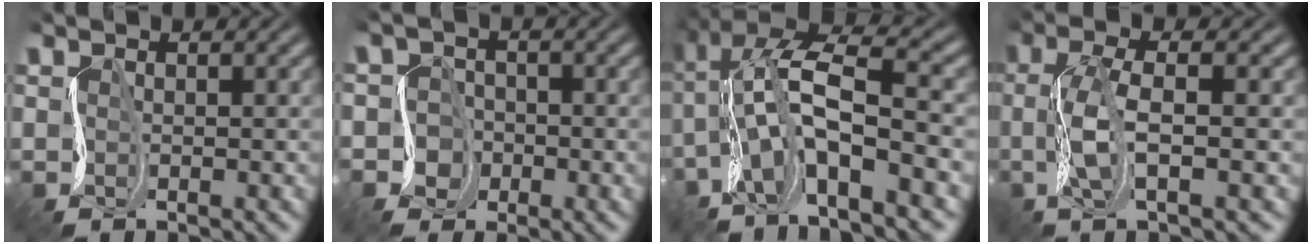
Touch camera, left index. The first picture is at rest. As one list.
[{"total": 3.0, "force": [-2.8, 1.1, -0.1], "torque": [0.010, -0.018, -0.049]}, {"total": 8.7, "force": [-3.2, 1.5, 7.9], "torque": [-0.133, 0.000, -0.062]}, {"total": 4.3, "force": [-1.8, 0.2, 3.9], "torque": [-0.074, -0.011, -0.032]}]